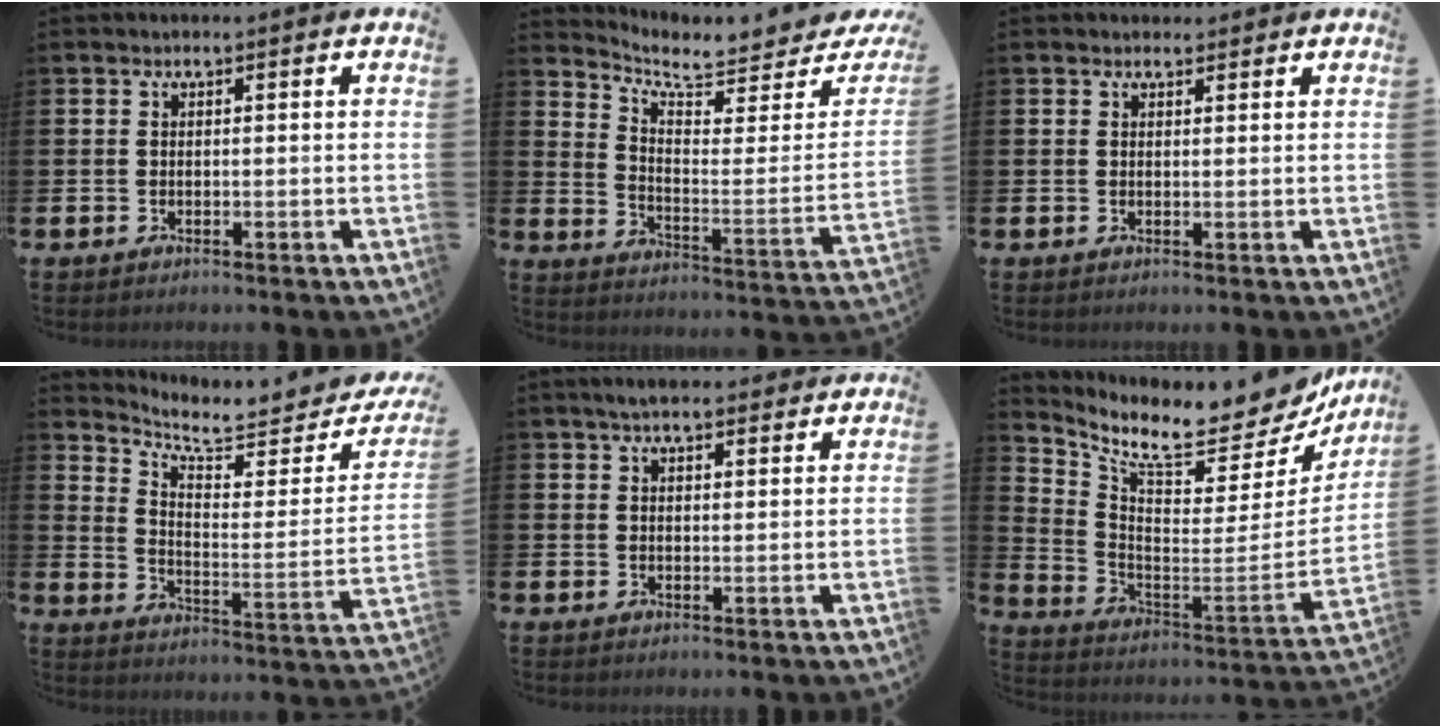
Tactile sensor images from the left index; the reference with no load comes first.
{"total": 6.1, "force": [5.8, 1.2, 1.6], "torque": [-0.053, -0.058, 0.093]}
{"total": 1.4, "force": [1.2, 0.6, 0.1], "torque": [0.014, -0.002, 0.019]}
{"total": 6.2, "force": [5.8, 1.3, 1.8], "torque": [-0.055, -0.057, 0.093]}
{"total": 3.9, "force": [3.4, 1.1, 1.6], "torque": [-0.028, -0.009, 0.061]}
{"total": 9.3, "force": [8.1, 2.4, 3.9], "torque": [-0.091, -0.084, 0.127]}